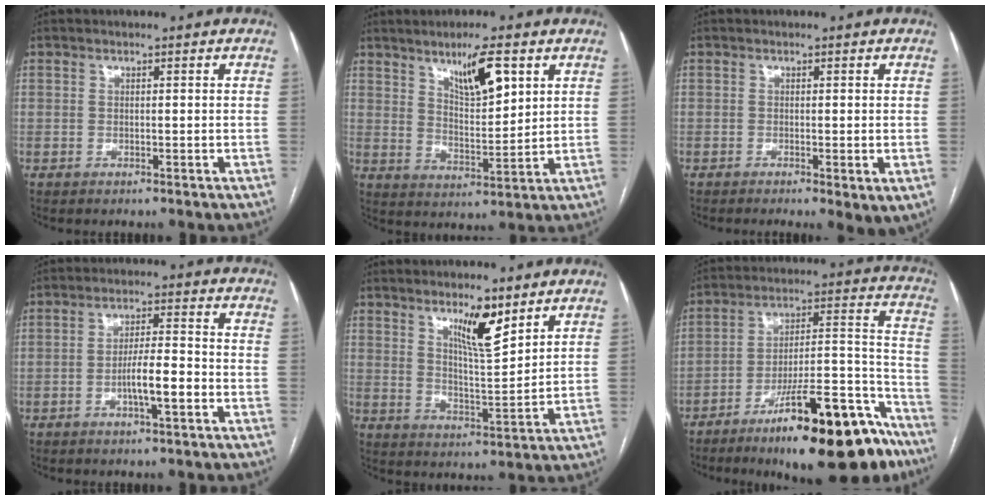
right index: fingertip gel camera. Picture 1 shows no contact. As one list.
[{"total": 8.6, "force": [4.7, 1.7, 7.0], "torque": [-0.124, -0.003, 0.086]}, {"total": 3.7, "force": [-1.4, 0.9, 3.3], "torque": [-0.041, -0.011, -0.019]}, {"total": 5.8, "force": [-2.2, 0.8, 5.4], "torque": [-0.101, 0.006, -0.036]}, {"total": 7.6, "force": [4.9, 1.2, 5.7], "torque": [-0.100, -0.010, 0.086]}, {"total": 24.1, "force": [-17.2, 4.9, 16.2], "torque": [-0.159, 0.045, -0.261]}]